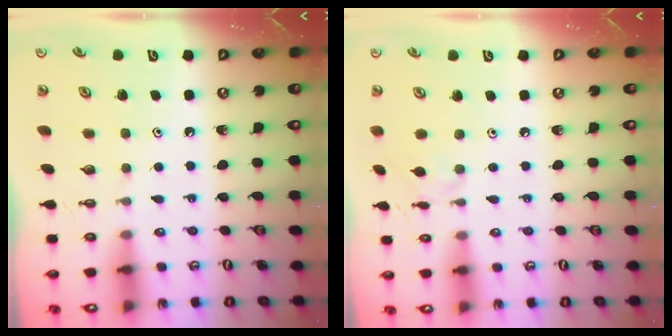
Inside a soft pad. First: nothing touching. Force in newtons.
{"total": 2.2, "press": 2.1, "slide": 0.5}